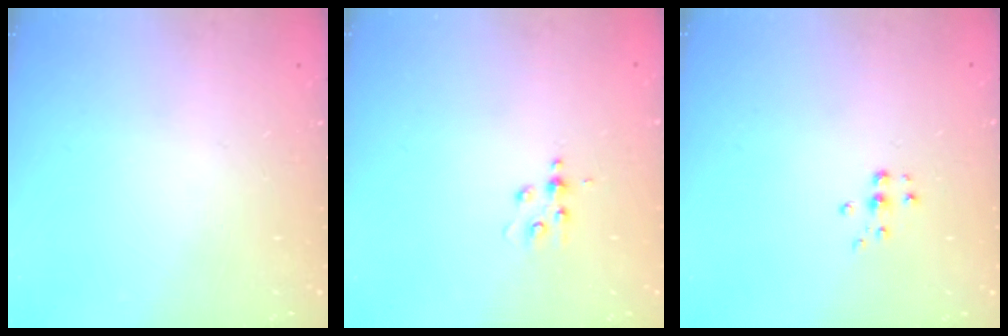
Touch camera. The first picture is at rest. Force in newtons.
{"total": 3.5, "press": 3.5, "slide": 0.4}
{"total": 5.3, "press": 5.3, "slide": 0.4}